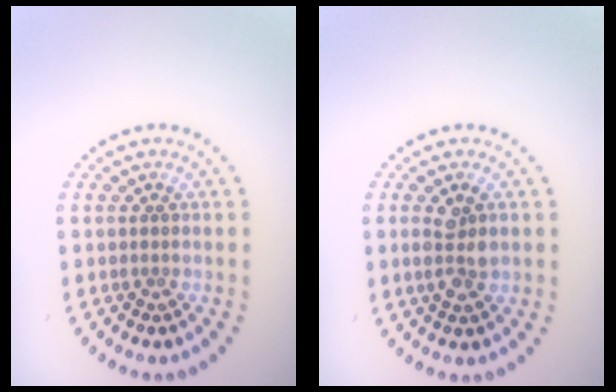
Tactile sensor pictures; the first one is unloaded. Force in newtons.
{"total": 2.6, "press": 2.5, "slide": 0.5}